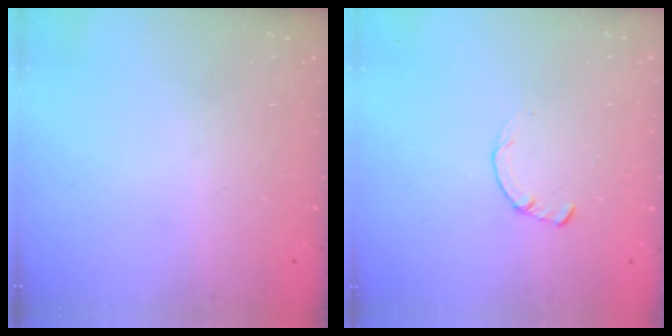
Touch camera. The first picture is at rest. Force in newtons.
{"total": 1.7, "press": 1.7, "slide": 0.2}